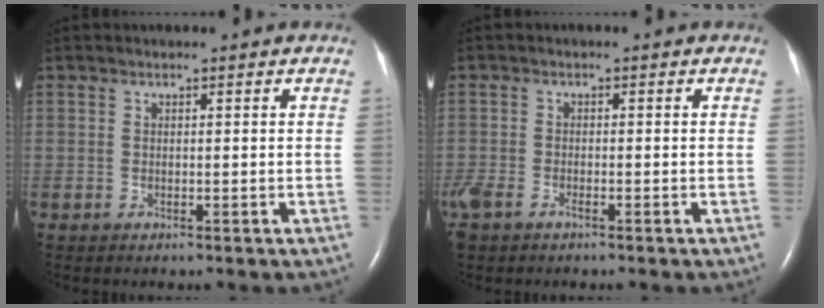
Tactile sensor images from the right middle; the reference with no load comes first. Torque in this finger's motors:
{"motor_torque": [0.32, -0.23, 0.00, 0.01]}